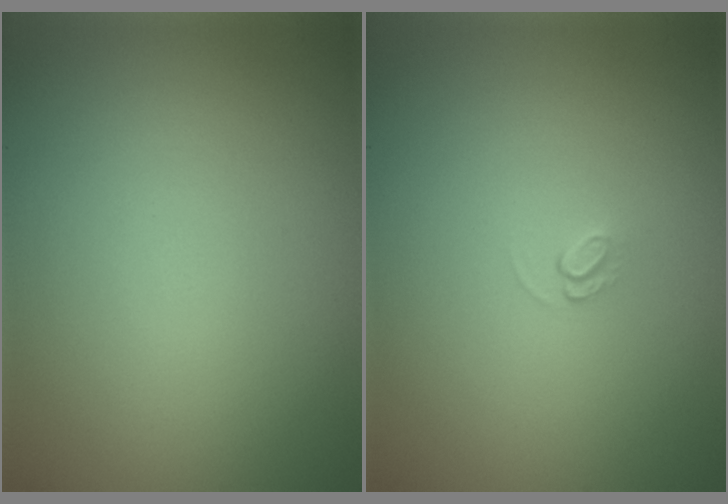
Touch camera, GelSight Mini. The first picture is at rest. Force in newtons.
{"total": 0.8, "press": 0.5, "slide": 0.7}